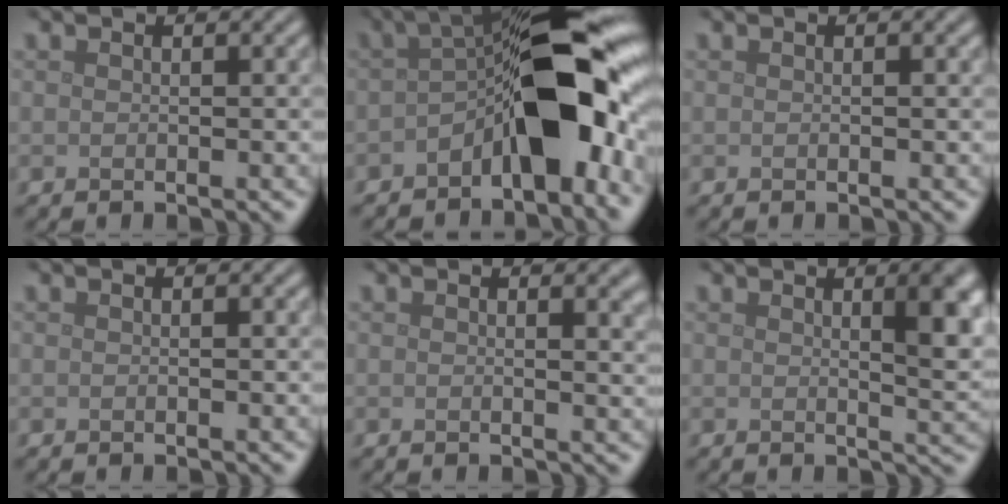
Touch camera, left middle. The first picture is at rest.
{"total": 11.0, "force": [-2.4, 4.9, 9.5], "torque": [-0.134, 0.018, -0.046]}
{"total": 0.0}
{"total": 0.0}
{"total": 2.1, "force": [0.9, 0.8, 1.7], "torque": [-0.011, 0.002, 0.012]}
{"total": 4.7, "force": [1.4, 1.4, 4.2], "torque": [-0.042, 0.004, 0.019]}